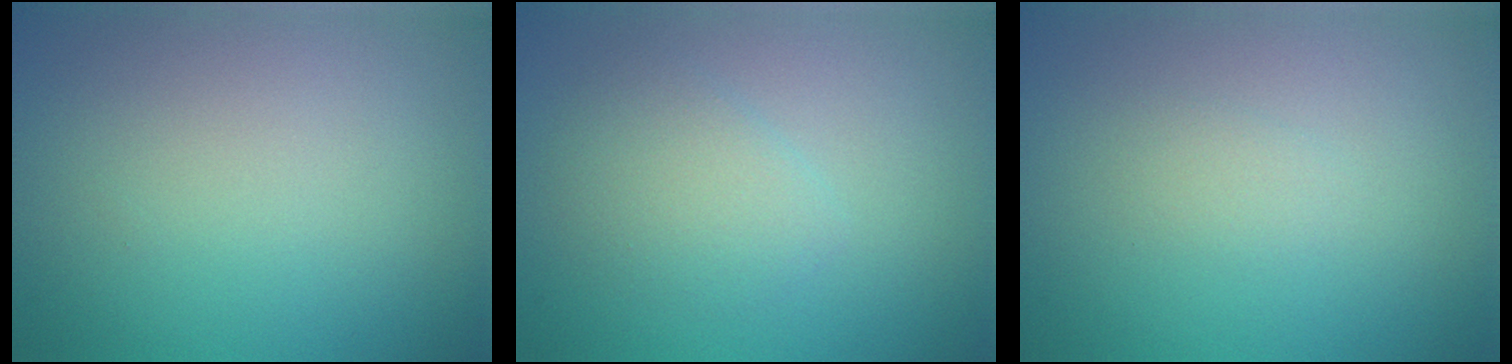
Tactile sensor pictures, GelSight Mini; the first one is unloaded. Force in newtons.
{"total": 2.4, "press": 2.4, "slide": 0.1}
{"total": 0.8, "press": 0.8, "slide": 0.0}